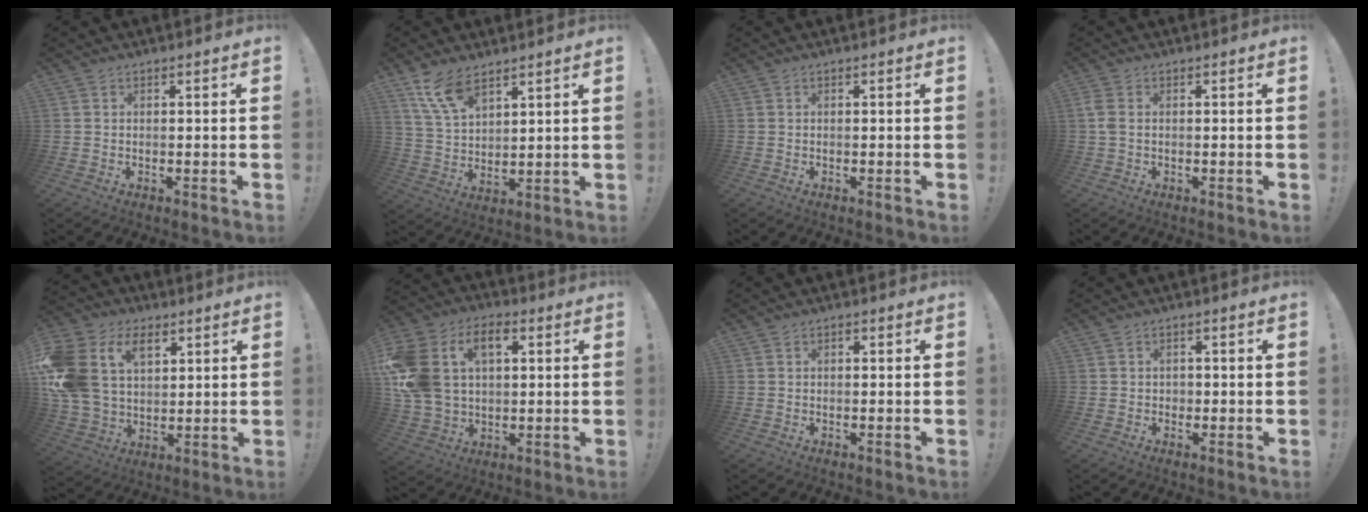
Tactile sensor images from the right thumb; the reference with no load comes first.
{"total": 10.2, "force": [7.3, 4.1, 5.8], "torque": [-0.114, -0.034, 0.140]}
{"total": 0.0}
{"total": 2.4, "force": [0.5, 1.3, 2.0], "torque": [-0.033, 0.002, 0.009]}
{"total": 19.8, "force": [7.4, 14.1, 11.7], "torque": [-0.243, -0.028, 0.135]}
{"total": 18.7, "force": [5.4, 13.1, 12.2], "torque": [-0.239, -0.007, 0.095]}
{"total": 0.7, "force": [-0.4, 0.5, 0.3], "torque": [-0.004, 0.003, -0.008]}
{"total": 1.7, "force": [-0.7, 1.4, 0.8], "torque": [-0.004, 0.002, -0.015]}